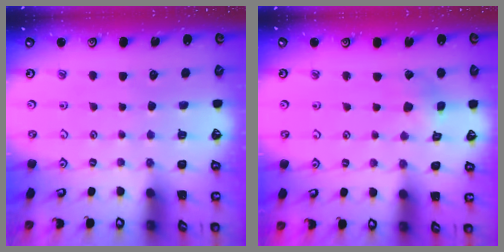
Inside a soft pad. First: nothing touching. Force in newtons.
{"total": 2.9, "press": 2.9, "slide": 0.2}